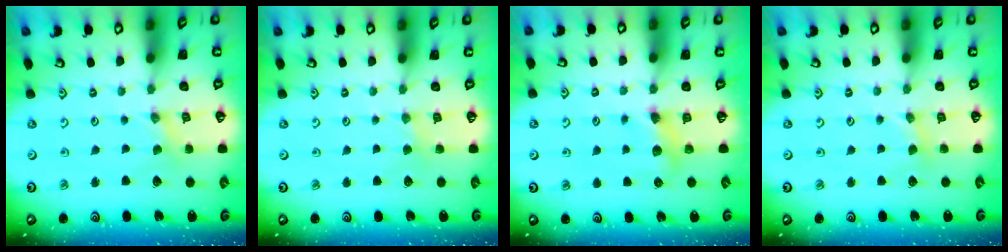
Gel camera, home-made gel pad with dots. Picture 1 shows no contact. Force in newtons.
{"total": 2.0, "press": 2.0, "slide": 0.4}
{"total": 5.8, "press": 5.8, "slide": 0.1}
{"total": 2.0, "press": 1.9, "slide": 0.4}